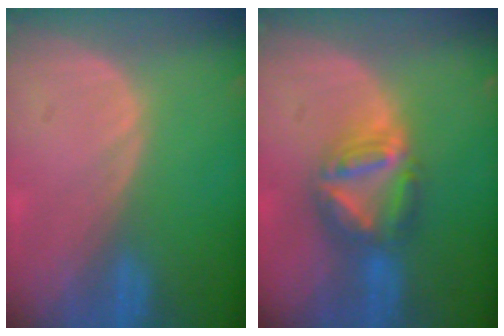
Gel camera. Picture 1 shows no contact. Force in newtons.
{"total": 7.8, "press": 6.7, "slide": 4.0}